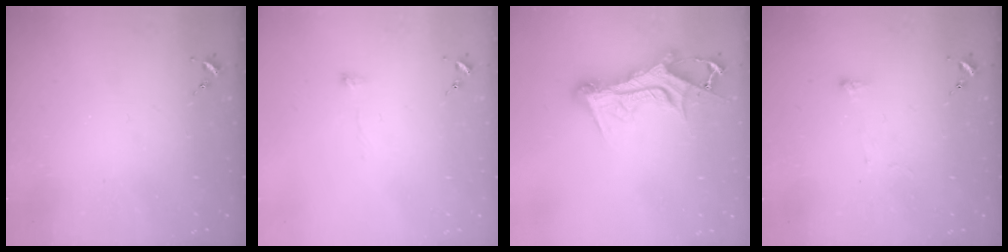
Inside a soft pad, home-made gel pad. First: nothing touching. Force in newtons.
{"total": 5.0, "press": 5.0, "slide": 0.3}
{"total": 14.0, "press": 14.0, "slide": 1.2}
{"total": 2.9, "press": 2.8, "slide": 0.5}